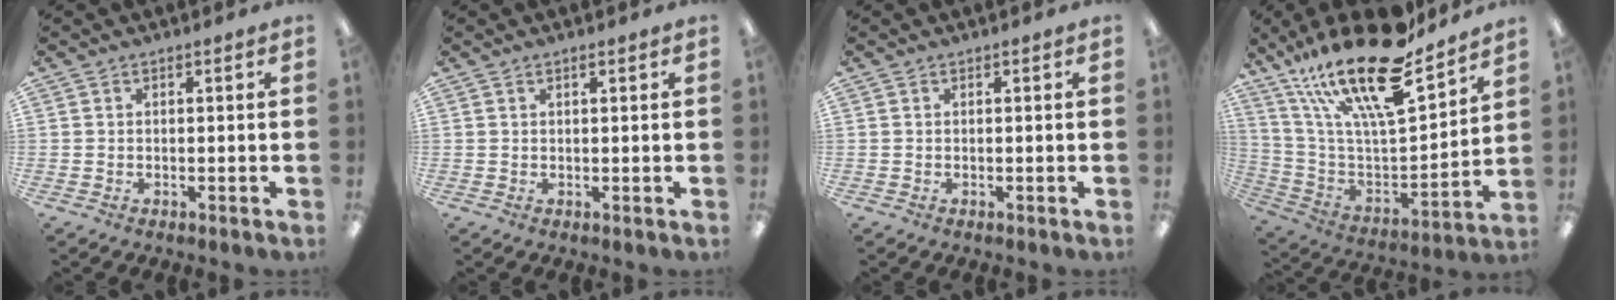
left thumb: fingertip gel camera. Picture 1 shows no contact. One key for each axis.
{"total": 0.7, "fx": 0.6, "fy": 0.1, "fz": 0.4, "tx": -0.010, "ty": 0.001, "tz": 0.010}
{"total": 0.0}
{"total": 25.1, "fx": 18.3, "fy": 7.2, "fz": 15.6, "tx": -0.285, "ty": -0.118, "tz": 0.312}